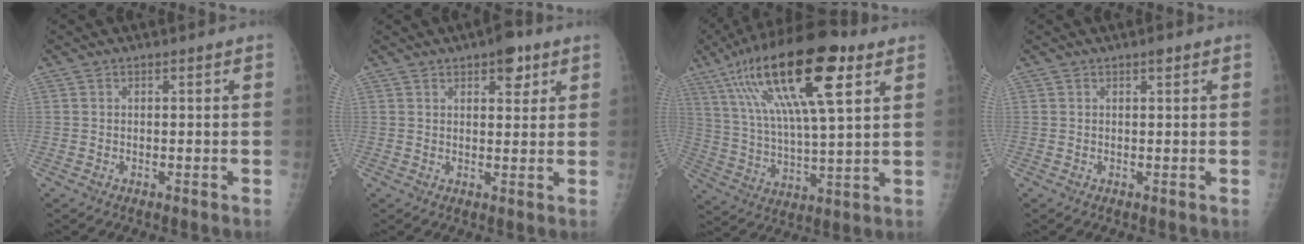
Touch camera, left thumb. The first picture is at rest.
{"total": 5.0, "force": [2.9, 2.4, 3.4], "torque": [-0.026, -0.011, 0.034]}
{"total": 23.3, "force": [10.9, 6.5, 19.5], "torque": [-0.350, -0.009, 0.186]}
{"total": 1.0, "force": [0.6, 0.3, 0.7], "torque": [-0.010, -0.001, 0.008]}